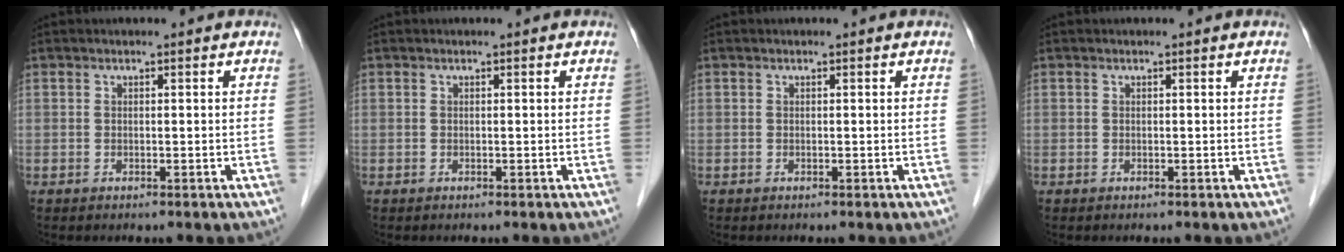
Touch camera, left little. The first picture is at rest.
{"total": 0.0}
{"total": 0.0}
{"total": 0.0}